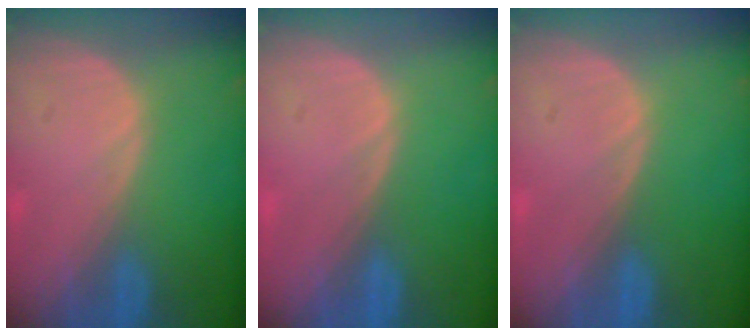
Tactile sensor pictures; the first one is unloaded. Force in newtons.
{"total": 0.0}
{"total": 0.0}